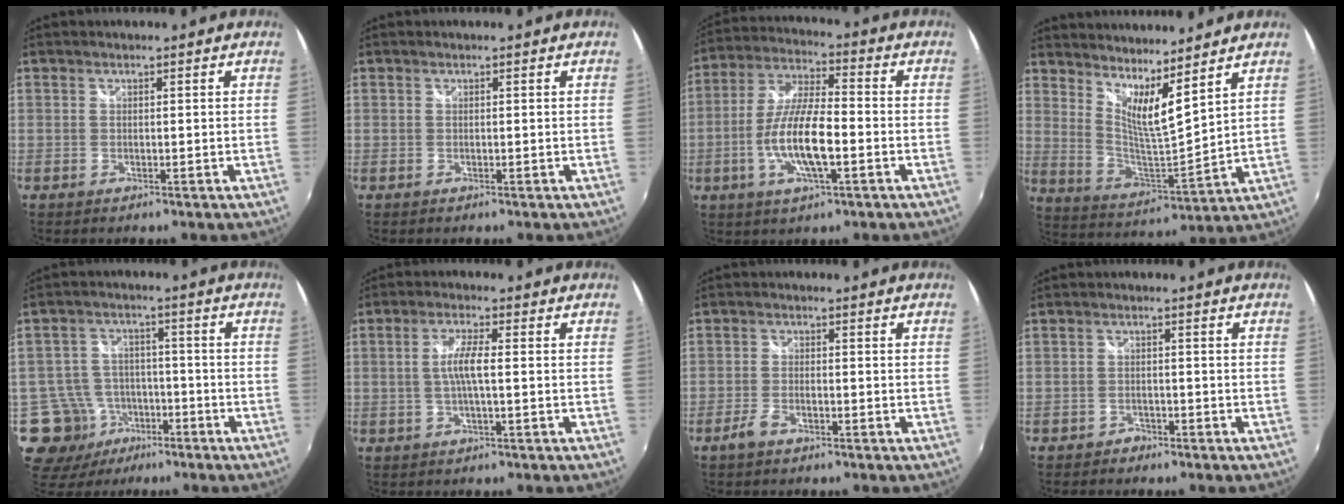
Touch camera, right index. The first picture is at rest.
{"total": 0.0}
{"total": 12.1, "force": [-3.6, 3.2, 11.1], "torque": [-0.228, -0.002, -0.068]}
{"total": 10.9, "force": [8.5, 0.8, 6.9], "torque": [-0.105, -0.019, 0.149]}
{"total": 11.2, "force": [-5.7, 9.2, 3.0], "torque": [-0.084, 0.016, -0.079]}
{"total": 4.4, "force": [-0.3, 0.3, 4.4], "torque": [-0.084, 0.001, -0.003]}
{"total": 3.2, "force": [-2.4, 1.1, 1.9], "torque": [-0.054, -0.001, -0.048]}
{"total": 2.2, "force": [-1.8, 1.2, 0.2], "torque": [-0.008, 0.002, -0.030]}